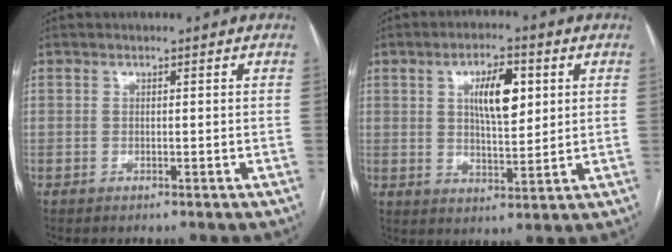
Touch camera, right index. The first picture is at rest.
{"total": 8.1, "force": [2.5, 2.8, 7.2], "torque": [-0.122, 0.007, 0.046]}